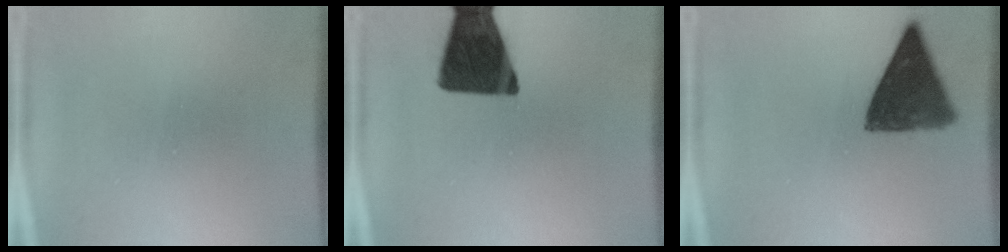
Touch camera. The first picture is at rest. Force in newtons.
{"total": 17.0}
{"total": 9.2}